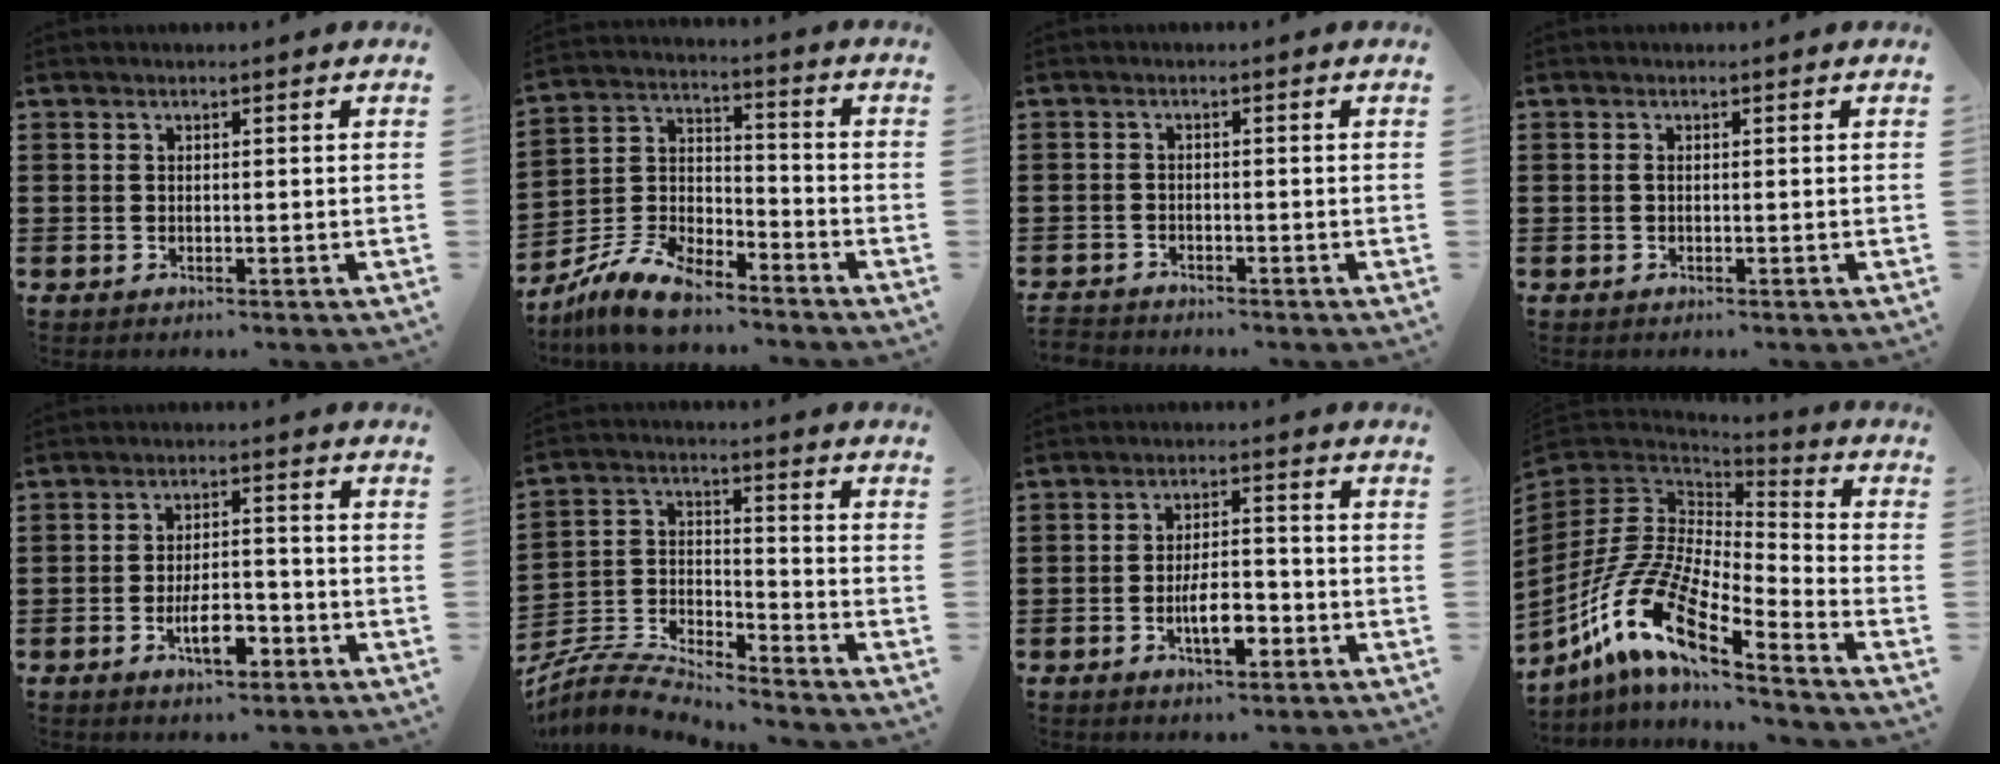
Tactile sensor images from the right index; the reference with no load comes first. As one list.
[{"total": 8.6, "force": [-7.6, 2.5, 3.4], "torque": [-0.090, 0.011, -0.153]}, {"total": 1.7, "force": [-1.7, 0.2, -0.2], "torque": [-0.002, 0.002, -0.039]}, {"total": 0.5, "force": [-0.1, 0.1, 0.5], "torque": [-0.010, -0.002, -0.003]}, {"total": 6.2, "force": [-3.0, 2.4, 4.9], "torque": [-0.085, 0.009, -0.055]}, {"total": 6.2, "force": [-6.0, 0.8, 1.4], "torque": [-0.047, -0.006, -0.126]}, {"total": 5.9, "force": [-2.4, 2.2, 4.9], "torque": [-0.096, 0.003, -0.048]}, {"total": 14.8, "force": [-9.5, 4.9, 10.3], "torque": [-0.242, 0.000, -0.197]}]